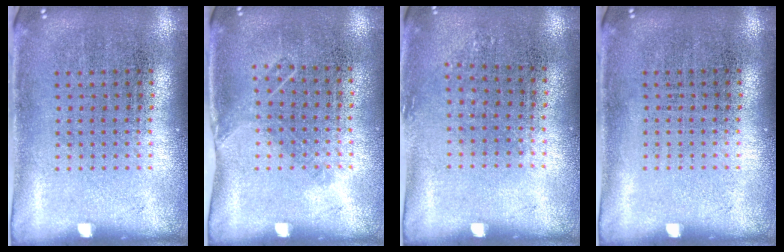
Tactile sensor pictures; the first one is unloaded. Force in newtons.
{"total": 1.0, "press": 0.8, "slide": 0.6}
{"total": 0.8, "press": 0.7, "slide": 0.4}
{"total": 0.0}